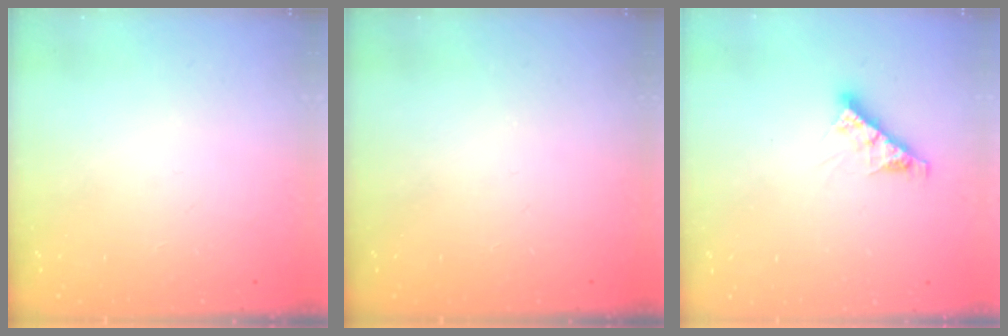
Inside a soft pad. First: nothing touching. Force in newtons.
{"total": 0.0}
{"total": 8.0, "press": 8.0, "slide": 0.7}